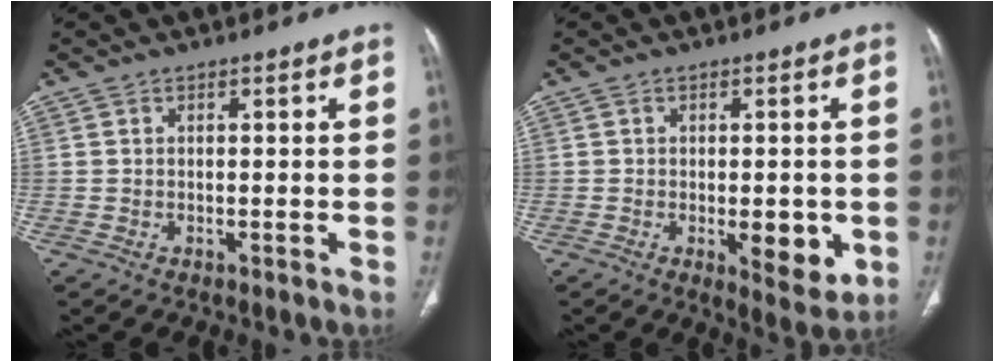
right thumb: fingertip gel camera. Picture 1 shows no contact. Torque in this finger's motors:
{"motor_torque": [0.92, 1.44, -0.20, 0.06, 0.23]}